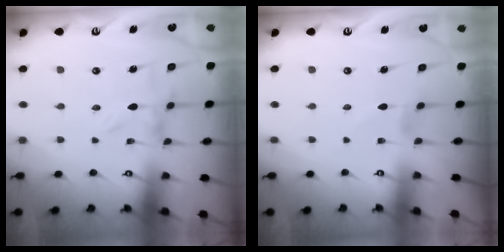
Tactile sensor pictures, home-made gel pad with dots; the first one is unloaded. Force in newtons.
{"total": 0.8, "press": 0.8, "slide": 0.2}